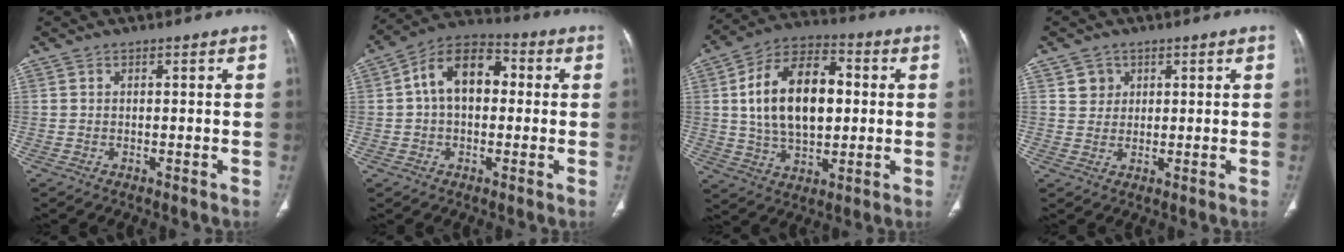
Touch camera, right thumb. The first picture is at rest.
{"total": 12.2, "force": [1.3, 8.0, 9.1], "torque": [-0.131, 0.033, 0.008]}
{"total": 18.6, "force": [2.2, 11.0, 14.8], "torque": [-0.233, 0.015, 0.035]}
{"total": 3.1, "force": [1.4, 2.7, 0.4], "torque": [0.010, -0.008, 0.023]}